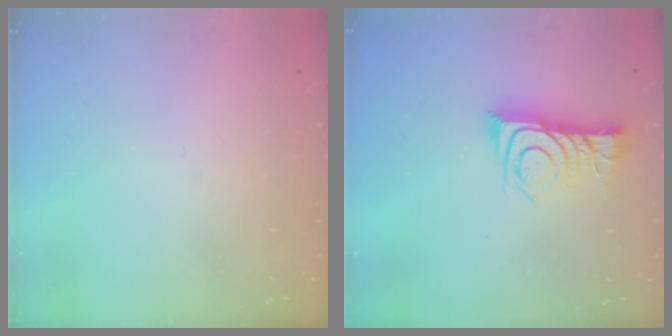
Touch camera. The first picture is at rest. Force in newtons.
{"total": 11.2, "press": 11.2, "slide": 0.5}